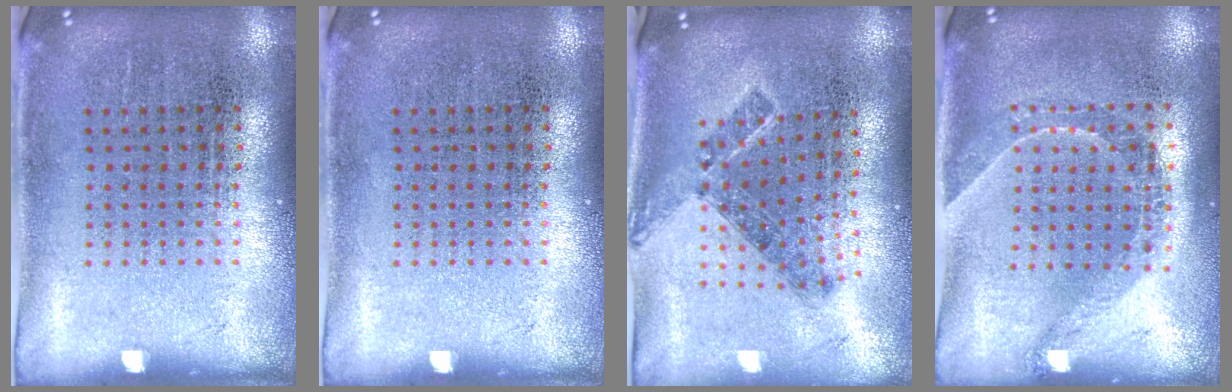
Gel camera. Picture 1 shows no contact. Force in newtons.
{"total": 0.0}
{"total": 0.9, "press": 0.8, "slide": 0.4}
{"total": 1.6, "press": 1.3, "slide": 1.0}